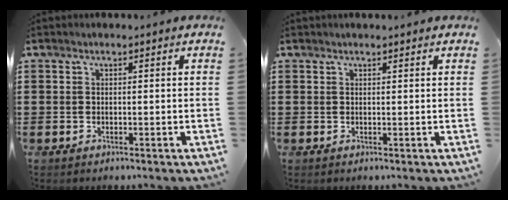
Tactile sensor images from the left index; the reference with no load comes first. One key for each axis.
{"total": 0.7, "fx": 0.6, "fy": 0.3, "fz": 0.0, "tx": -0.002, "ty": 0.001, "tz": 0.013}